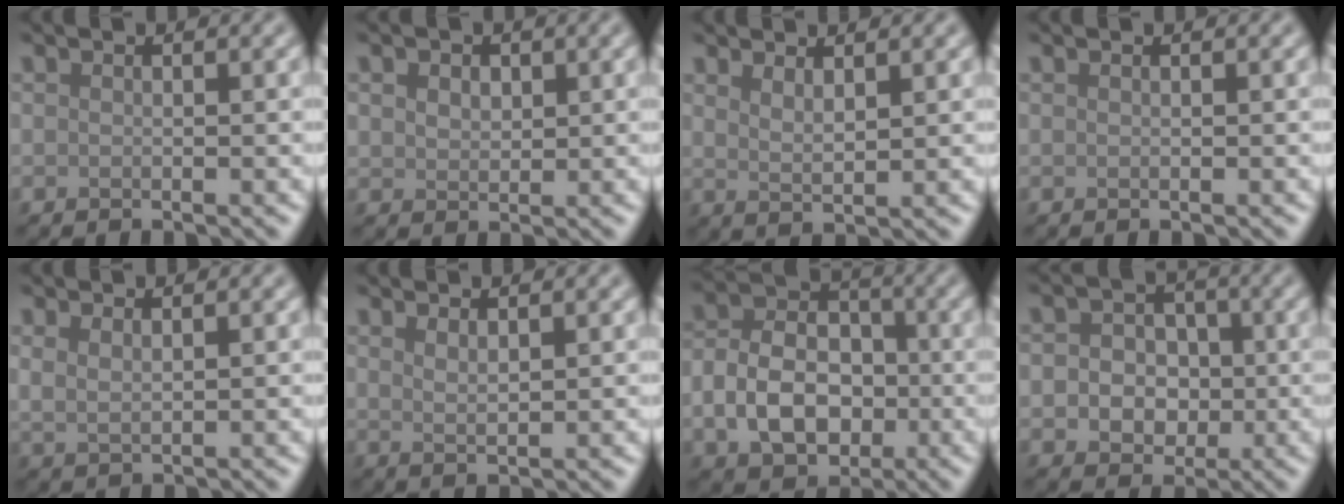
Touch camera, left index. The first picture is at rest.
{"total": 2.6, "force": [1.4, 1.8, 1.2], "torque": [-0.026, 0.012, 0.016]}
{"total": 1.9, "force": [1.4, 0.5, 1.2], "torque": [-0.019, -0.006, 0.026]}
{"total": 0.0}
{"total": 1.5, "force": [1.0, 0.5, 1.0], "torque": [-0.022, -0.006, 0.023]}
{"total": 1.5, "force": [1.1, 0.4, 1.0], "torque": [-0.017, -0.004, 0.020]}
{"total": 6.8, "force": [-1.6, 5.0, 4.3], "torque": [-0.081, 0.003, -0.037]}
{"total": 4.7, "force": [-0.3, 4.0, 2.4], "torque": [-0.020, 0.006, -0.018]}